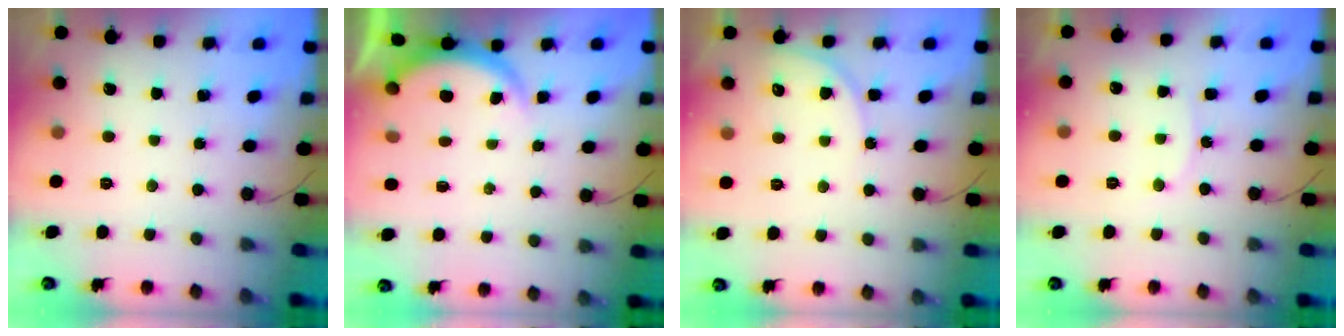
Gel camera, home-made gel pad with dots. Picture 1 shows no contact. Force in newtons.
{"total": 4.6, "press": 4.6, "slide": 0.4}
{"total": 6.2, "press": 6.2, "slide": 0.4}
{"total": 6.0, "press": 6.0, "slide": 0.7}